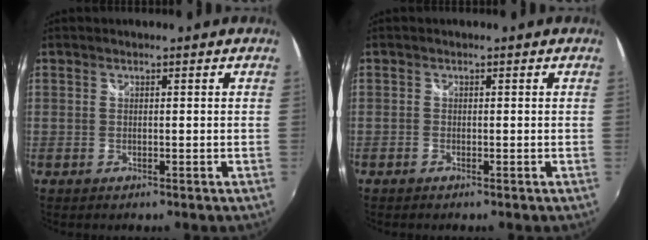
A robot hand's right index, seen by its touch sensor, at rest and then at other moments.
{"total": 0.6, "force": [-0.5, 0.2, 0.1], "torque": [-0.003, -0.002, -0.014]}